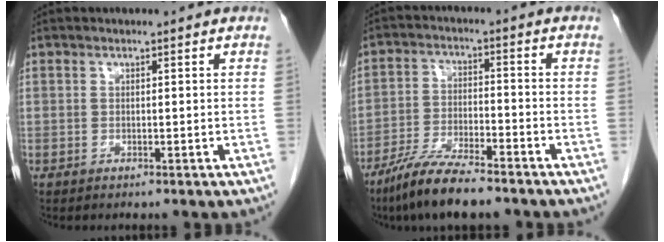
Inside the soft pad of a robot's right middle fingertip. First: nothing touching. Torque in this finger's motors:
{"motor_torque": [1.17, -0.97, 0.14, 0.13]}